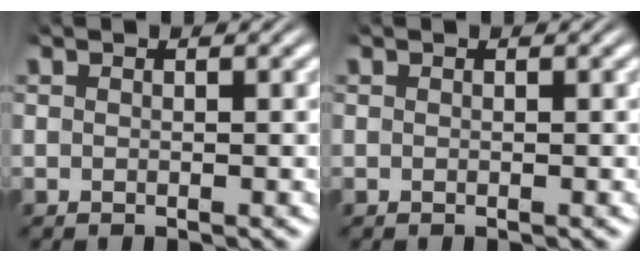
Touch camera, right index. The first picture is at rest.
{"total": 0.0}